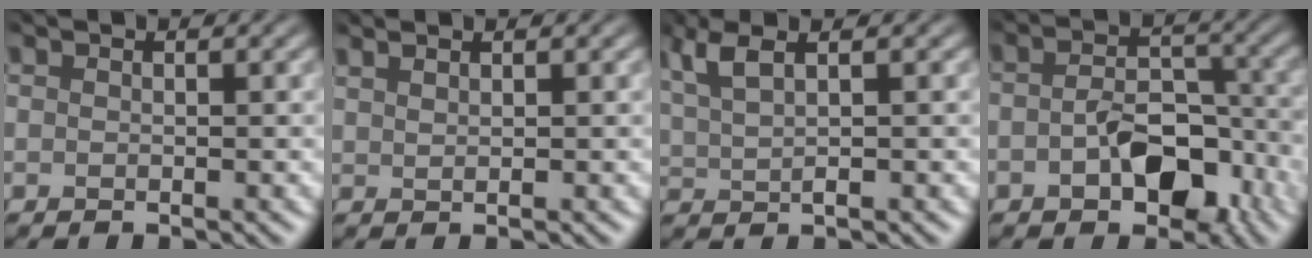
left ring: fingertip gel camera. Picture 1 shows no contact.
{"total": 1.5, "force": [1.3, -0.1, 0.6], "torque": [-0.015, 0.006, 0.028]}
{"total": 3.6, "force": [2.1, 0.7, 2.8], "torque": [-0.072, 0.013, 0.051]}
{"total": 5.7, "force": [-2.5, 3.3, 4.0], "torque": [-0.052, -0.001, -0.043]}